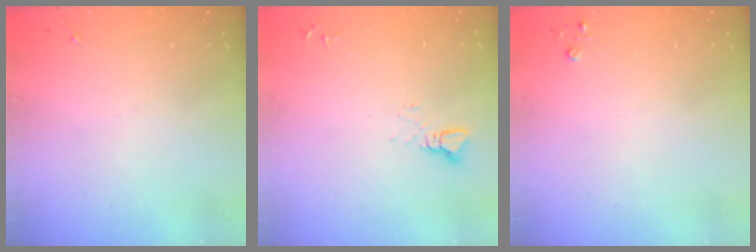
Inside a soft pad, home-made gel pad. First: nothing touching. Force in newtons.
{"total": 2.2, "press": 2.2, "slide": 0.1}
{"total": 2.3, "press": 2.3, "slide": 0.3}